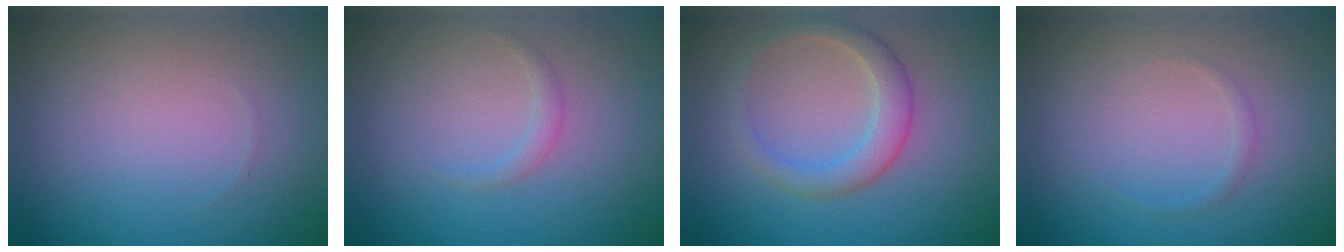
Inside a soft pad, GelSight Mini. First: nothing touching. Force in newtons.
{"total": 0.9, "press": 0.9, "slide": 0.0}
{"total": 3.0, "press": 3.0, "slide": 0.1}
{"total": 0.6, "press": 0.6, "slide": 0.1}